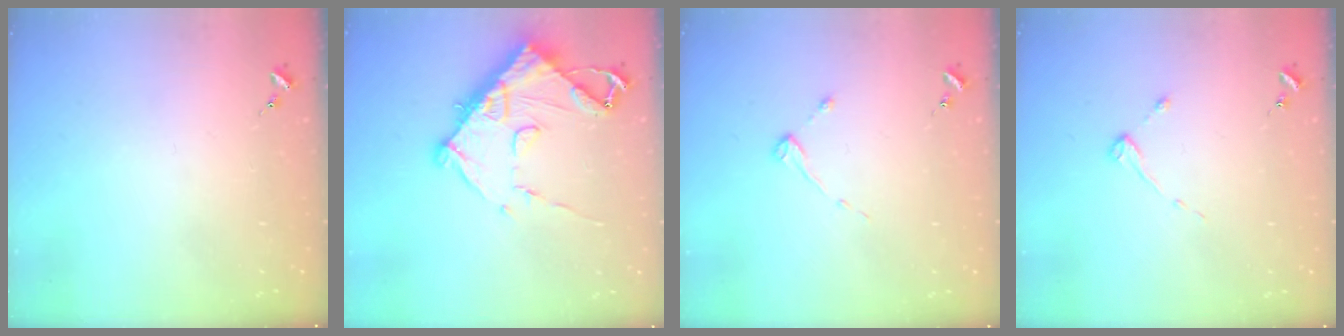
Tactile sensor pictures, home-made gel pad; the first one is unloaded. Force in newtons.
{"total": 12.0, "press": 11.9, "slide": 1.1}
{"total": 2.6, "press": 2.6, "slide": 0.4}
{"total": 2.6, "press": 2.6, "slide": 0.4}